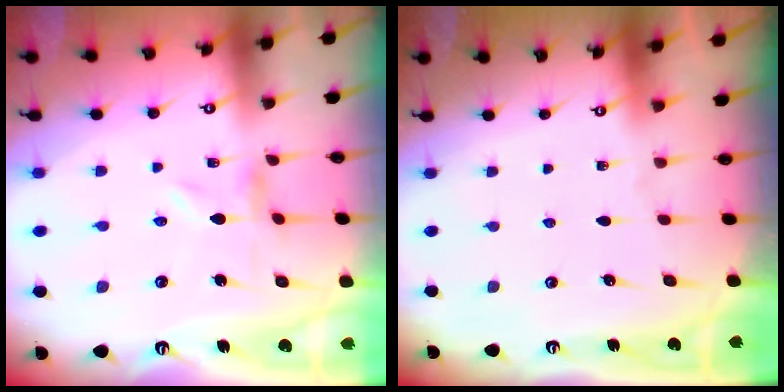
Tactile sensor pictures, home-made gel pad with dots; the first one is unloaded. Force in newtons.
{"total": 0.0}